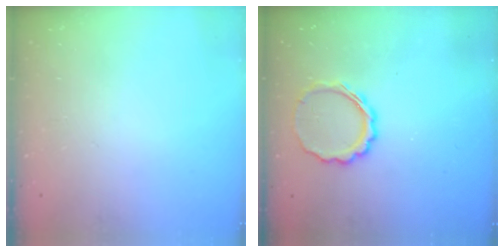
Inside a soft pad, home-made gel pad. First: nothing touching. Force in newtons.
{"total": 8.9, "press": 8.8, "slide": 1.6}